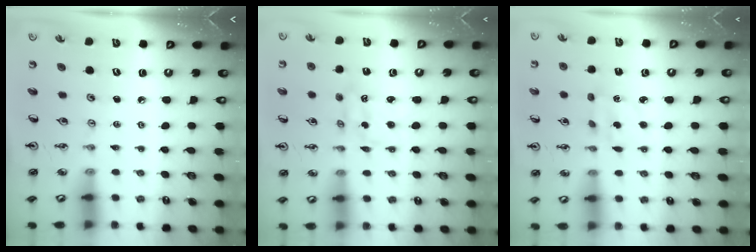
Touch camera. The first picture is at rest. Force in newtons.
{"total": 1.1, "press": 1.1, "slide": 0.1}
{"total": 2.7, "press": 2.7, "slide": 0.5}